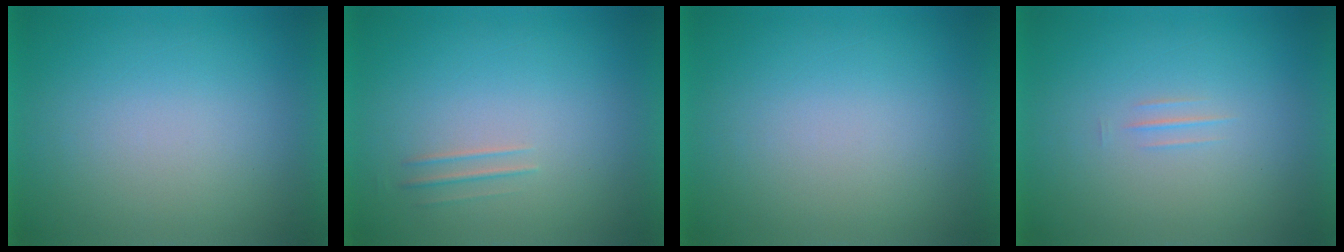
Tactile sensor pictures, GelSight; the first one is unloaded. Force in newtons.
{"total": 1.5}
{"total": 1.2}
{"total": 1.2}